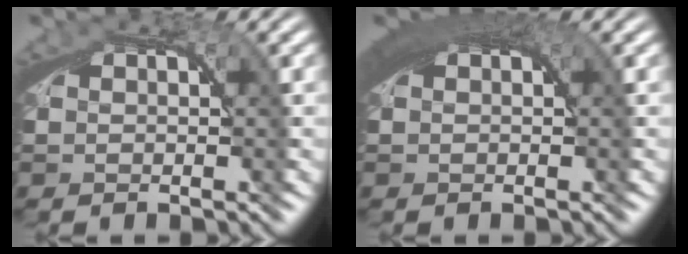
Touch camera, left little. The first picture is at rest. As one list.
[{"total": 4.3, "force": [1.9, 1.5, 3.6], "torque": [-0.050, 0.015, 0.025]}]